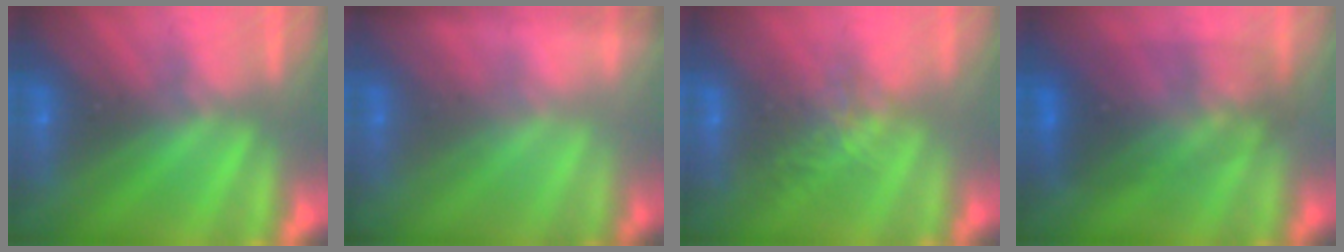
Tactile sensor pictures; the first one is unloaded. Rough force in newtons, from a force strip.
{"total": 1.7}
{"total": 3.8}
{"total": 3.0}